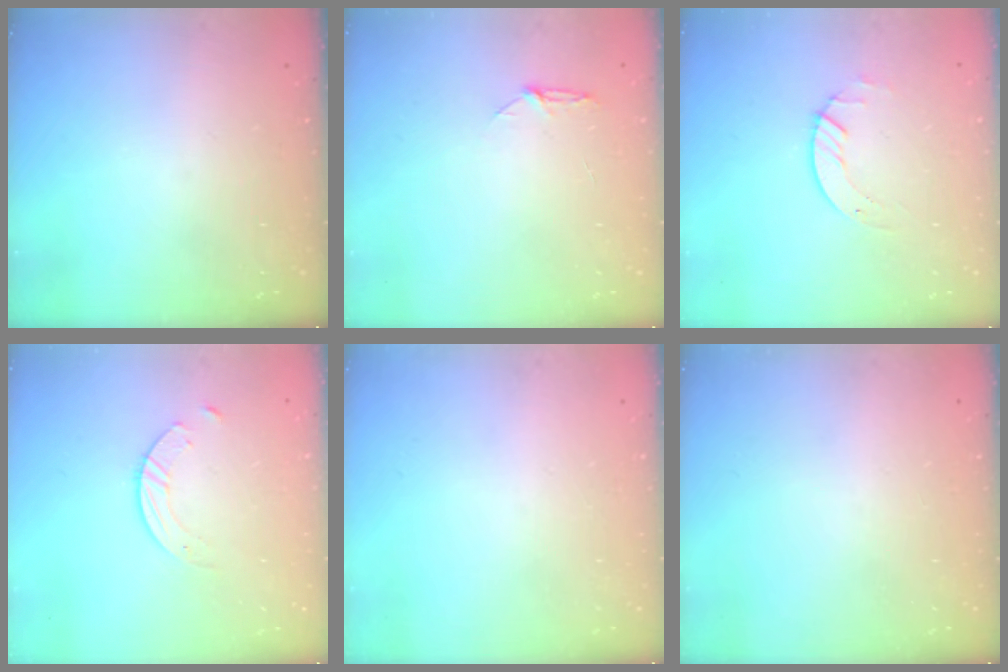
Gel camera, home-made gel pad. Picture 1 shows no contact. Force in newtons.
{"total": 3.9, "press": 3.9, "slide": 0.5}
{"total": 2.7, "press": 2.7, "slide": 0.3}
{"total": 1.4, "press": 1.4, "slide": 0.2}
{"total": 0.0}
{"total": 0.0}